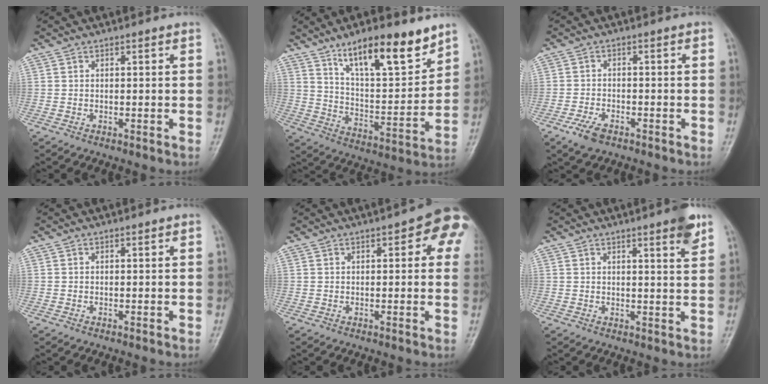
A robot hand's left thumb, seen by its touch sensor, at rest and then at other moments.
{"total": 16.4, "force": [11.1, 4.9, 11.1], "torque": [-0.147, -0.065, 0.195]}
{"total": 4.0, "force": [-2.7, 1.9, 2.3], "torque": [-0.051, 0.008, -0.049]}
{"total": 0.0}
{"total": 8.7, "force": [3.1, 3.5, 7.3], "torque": [-0.055, 0.003, 0.025]}
{"total": 4.7, "force": [3.0, 0.5, 3.6], "torque": [-0.041, -0.017, 0.038]}